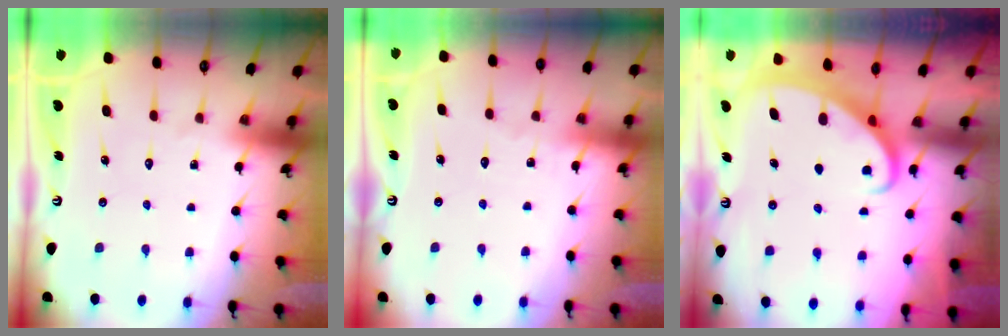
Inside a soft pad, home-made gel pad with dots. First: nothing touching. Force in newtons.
{"total": 2.2, "press": 2.2, "slide": 0.3}
{"total": 2.2, "press": 2.2, "slide": 0.2}